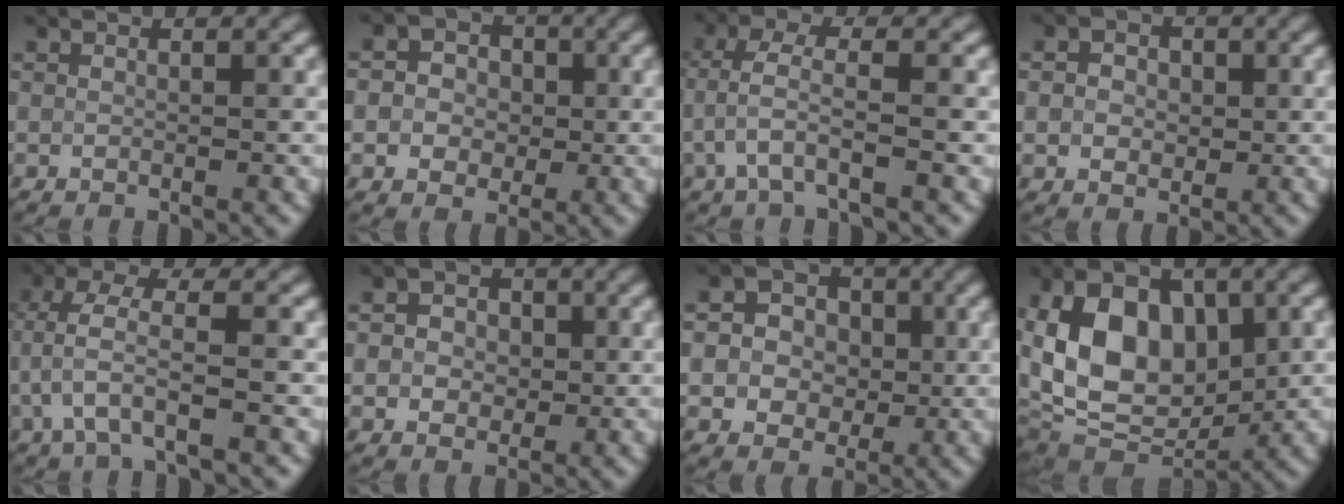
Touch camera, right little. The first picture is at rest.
{"total": 3.5, "force": [-0.2, 3.2, 1.4], "torque": [0.000, 0.002, -0.014]}
{"total": 3.1, "force": [-0.9, 0.6, 2.9], "torque": [-0.063, 0.013, -0.020]}
{"total": 2.6, "force": [0.3, 2.2, 1.4], "torque": [-0.018, -0.002, 0.000]}
{"total": 3.7, "force": [-0.8, 0.8, 3.6], "torque": [-0.077, 0.014, -0.016]}
{"total": 3.1, "force": [0.2, 2.7, 1.4], "torque": [-0.014, -0.001, -0.006]}
{"total": 5.1, "force": [-0.1, 4.6, 2.2], "torque": [-0.021, 0.006, -0.012]}
{"total": 11.0, "force": [0.8, 7.2, 8.3], "torque": [-0.132, 0.005, 0.007]}